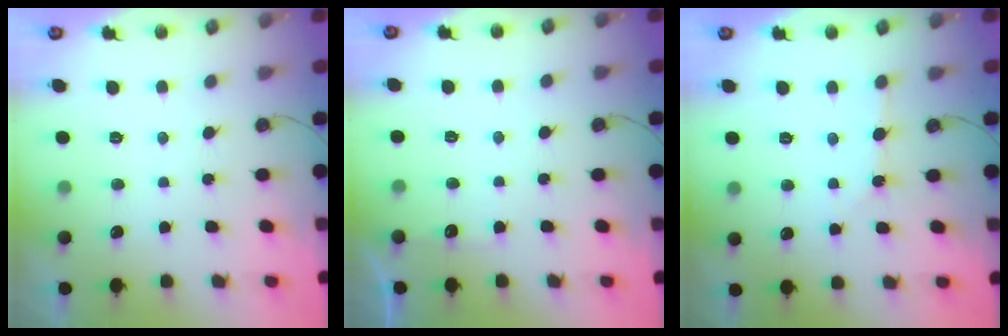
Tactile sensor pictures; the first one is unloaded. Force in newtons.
{"total": 3.9, "press": 3.9, "slide": 0.4}
{"total": 2.4, "press": 2.3, "slide": 0.4}